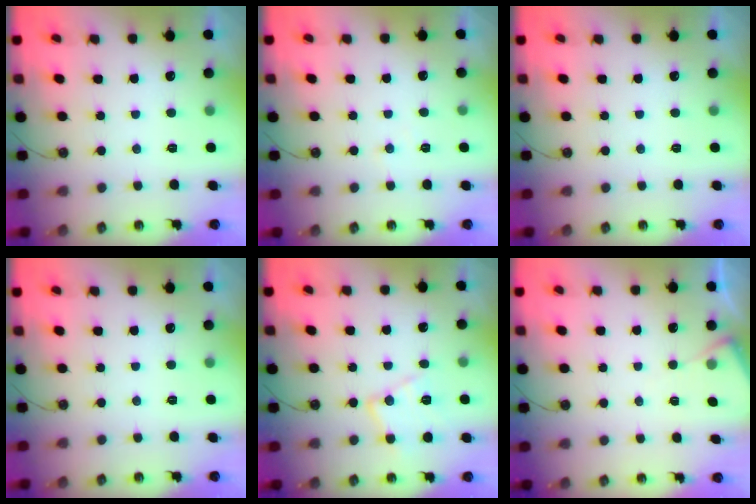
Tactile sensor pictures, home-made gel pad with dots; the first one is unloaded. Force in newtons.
{"total": 4.1, "press": 4.1, "slide": 0.6}
{"total": 0.0}
{"total": 0.0}
{"total": 12.5, "press": 12.5, "slide": 0.9}
{"total": 4.6, "press": 4.5, "slide": 0.6}